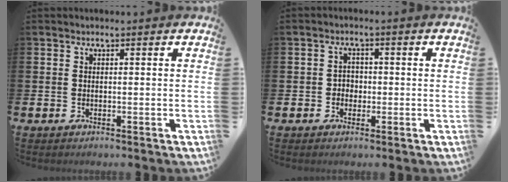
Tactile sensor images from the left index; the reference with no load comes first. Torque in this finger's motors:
{"motor_torque": [-0.29, 0.07, 0.00, 0.00]}